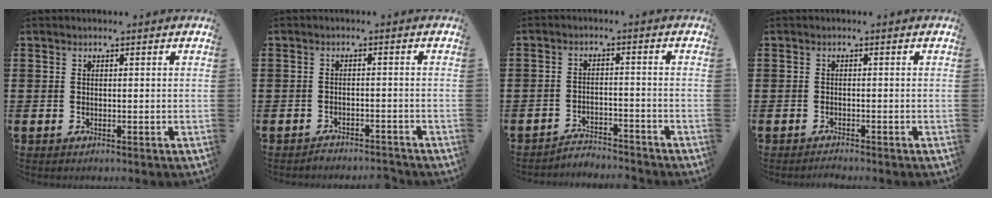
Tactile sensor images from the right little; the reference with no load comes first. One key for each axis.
{"total": 1.6, "fx": -1.6, "fy": 0.1, "fz": 0.0, "tx": -0.006, "ty": 0.003, "tz": -0.033}
{"total": 2.9, "fx": -2.9, "fy": 0.1, "fz": -0.2, "tx": -0.004, "ty": 0.003, "tz": -0.063}
{"total": 0.8, "fx": -0.8, "fy": 0.0, "fz": 0.0, "tx": -0.002, "ty": -0.002, "tz": -0.016}